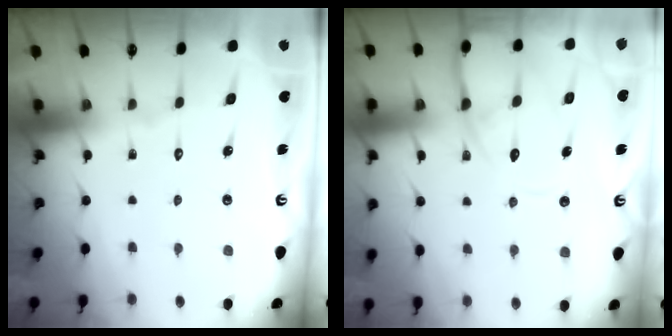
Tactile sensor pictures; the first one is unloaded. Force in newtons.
{"total": 11.6, "press": 11.6, "slide": 1.0}